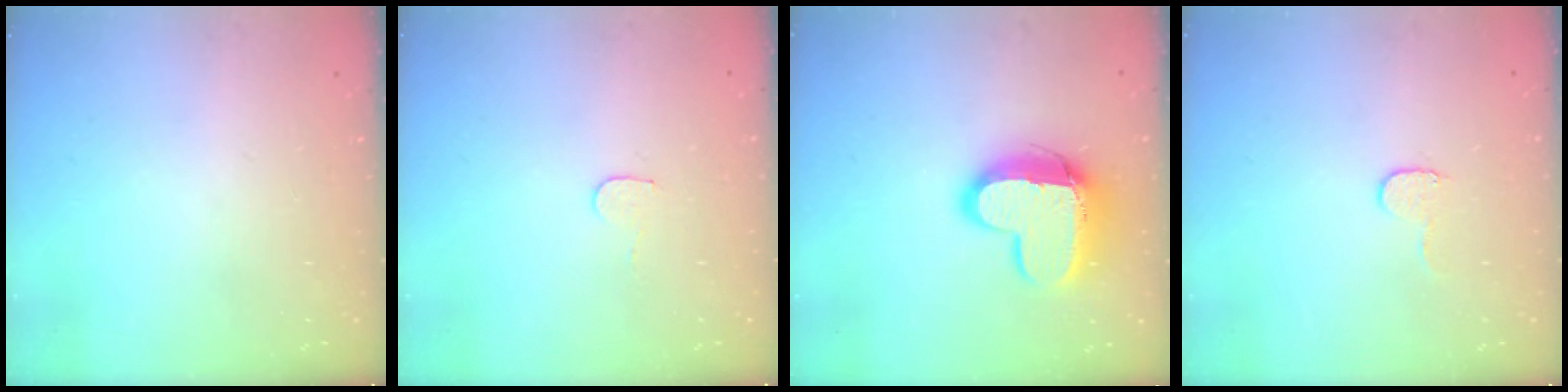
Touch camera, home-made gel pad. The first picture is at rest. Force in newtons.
{"total": 4.5, "press": 4.5, "slide": 0.4}
{"total": 14.2, "press": 14.2, "slide": 1.1}
{"total": 5.2, "press": 5.1, "slide": 0.5}